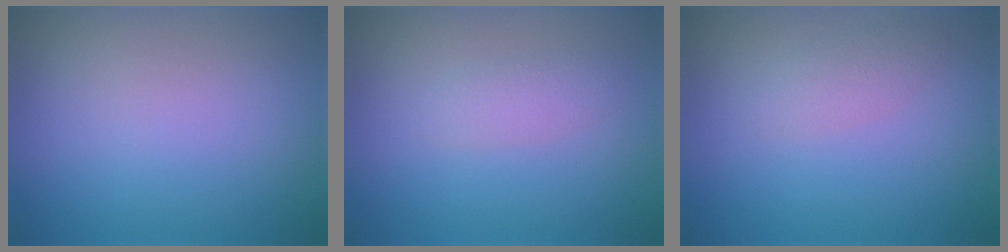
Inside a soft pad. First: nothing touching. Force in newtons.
{"total": 1.4, "press": 1.4, "slide": 0.1}
{"total": 1.5, "press": 1.5, "slide": 0.1}